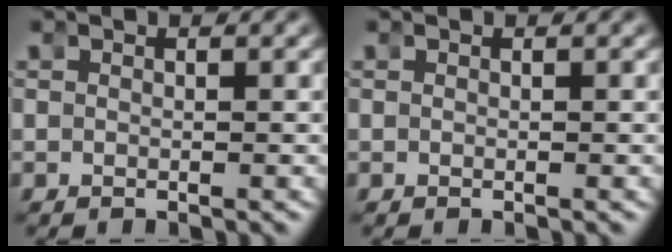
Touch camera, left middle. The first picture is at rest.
{"total": 0.0}